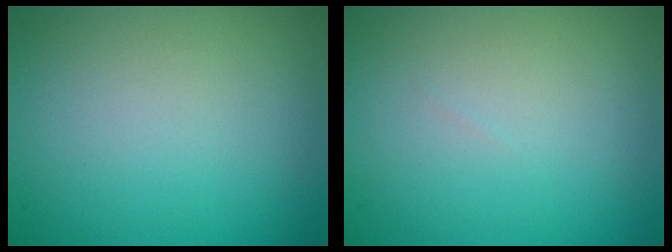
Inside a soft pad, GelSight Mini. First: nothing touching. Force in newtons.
{"total": 0.0}